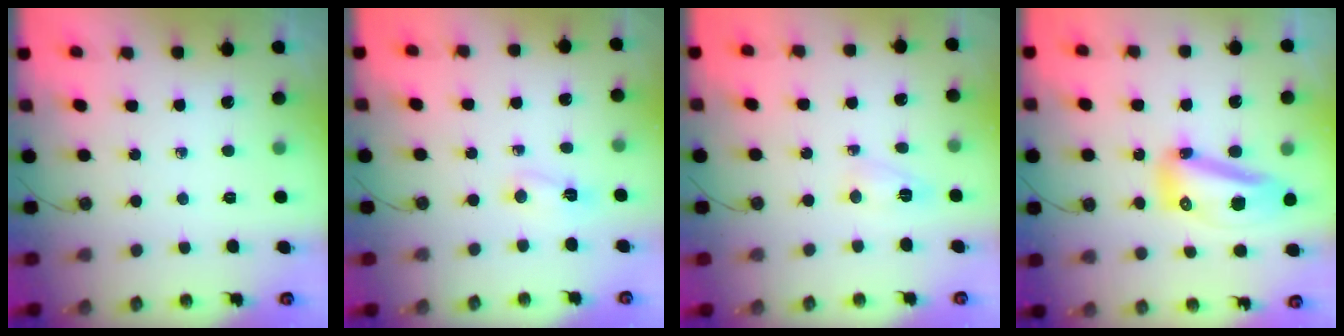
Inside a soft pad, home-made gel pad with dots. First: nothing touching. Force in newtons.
{"total": 2.1, "press": 2.1, "slide": 0.4}
{"total": 3.2, "press": 3.2, "slide": 0.7}
{"total": 12.8, "press": 12.7, "slide": 1.3}